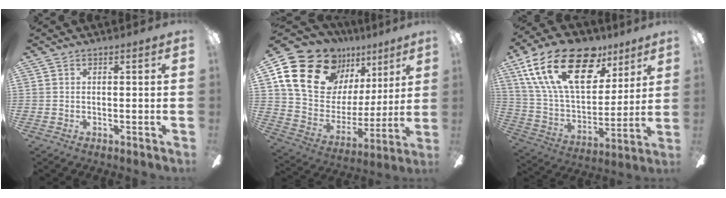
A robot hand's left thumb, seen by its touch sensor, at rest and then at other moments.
{"total": 23.6, "force": [13.9, 15.2, 11.5], "torque": [-0.203, -0.075, 0.268]}
{"total": 26.7, "force": [13.4, 14.5, 18.0], "torque": [-0.326, -0.064, 0.238]}